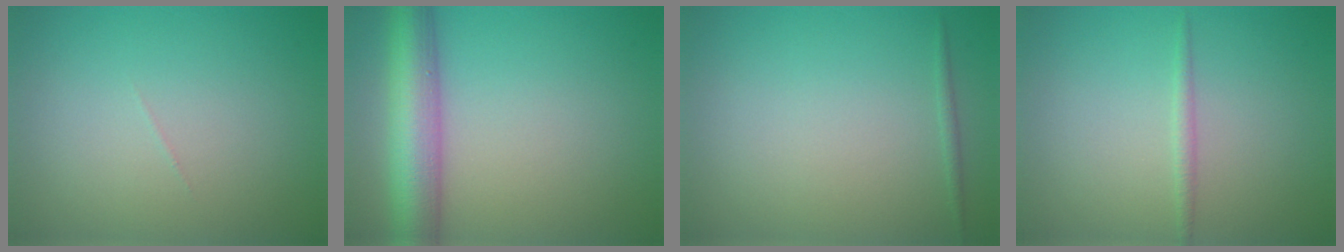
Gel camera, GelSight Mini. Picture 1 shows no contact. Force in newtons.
{"total": 7.0, "press": 6.9, "slide": 0.4}
{"total": 0.6, "press": 0.6, "slide": 0.0}
{"total": 0.9, "press": 0.9, "slide": 0.0}